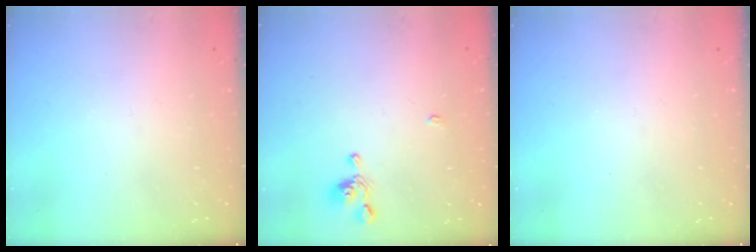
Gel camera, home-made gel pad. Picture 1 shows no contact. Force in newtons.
{"total": 2.6, "press": 2.6, "slide": 0.3}
{"total": 0.0}